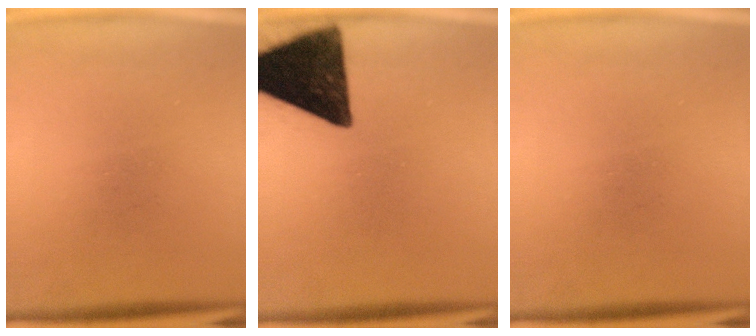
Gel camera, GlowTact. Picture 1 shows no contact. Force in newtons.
{"total": 16.1}
{"total": 0.0}